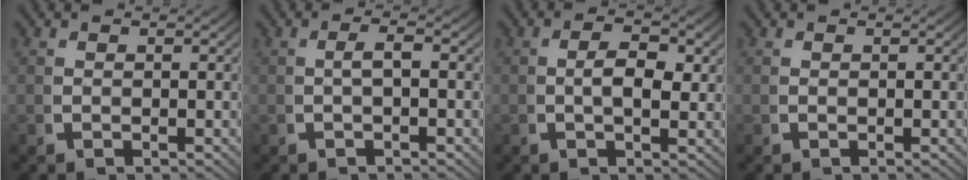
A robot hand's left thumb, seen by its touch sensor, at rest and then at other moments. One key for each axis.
{"total": 1.5, "fx": -0.4, "fy": 0.3, "fz": 1.5, "tx": -0.033, "ty": 0.003, "tz": -0.004}
{"total": 3.5, "fx": 0.4, "fy": 1.8, "fz": 3.0, "tx": -0.054, "ty": -0.008, "tz": 0.004}
{"total": 0.0}